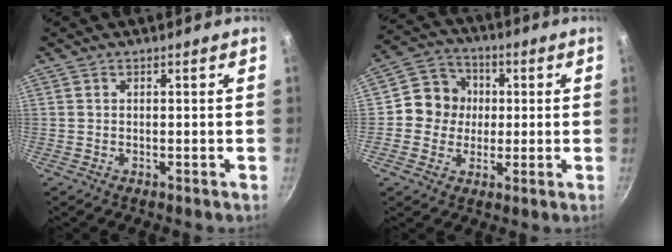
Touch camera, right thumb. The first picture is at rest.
{"total": 8.9, "force": [0.4, 8.4, 2.9], "torque": [-0.008, 0.018, -0.012]}